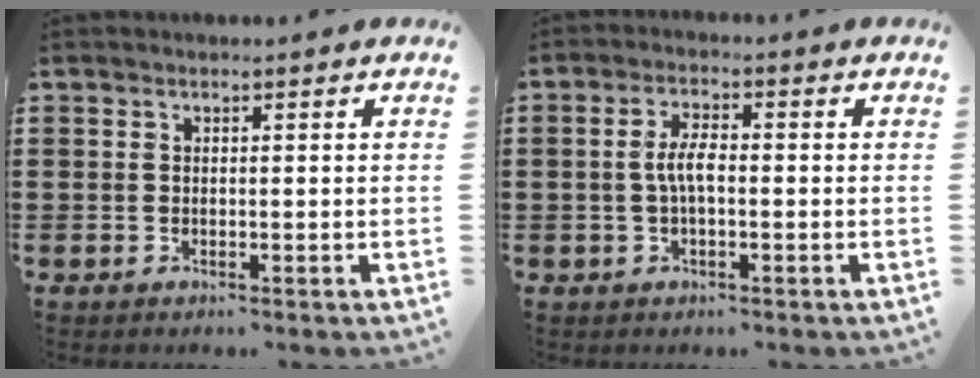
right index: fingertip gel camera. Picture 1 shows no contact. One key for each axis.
{"total": 4.2, "fx": -0.4, "fy": 1.5, "fz": 4.0, "tx": -0.087, "ty": 0.000, "tz": -0.013}